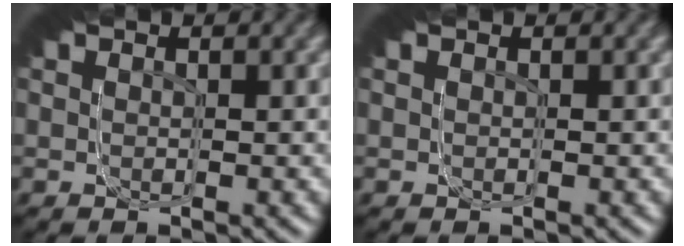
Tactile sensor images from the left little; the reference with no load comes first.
{"total": 0.0}